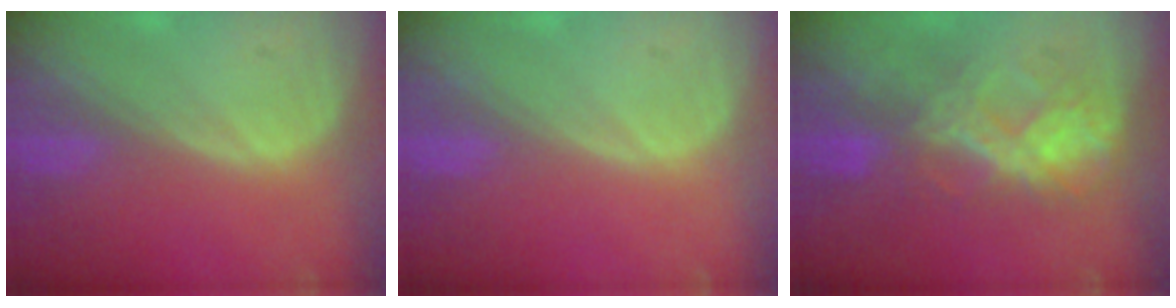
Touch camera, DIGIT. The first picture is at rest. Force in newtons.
{"total": 0.0}
{"total": 7.1, "press": 6.9, "slide": 1.7}